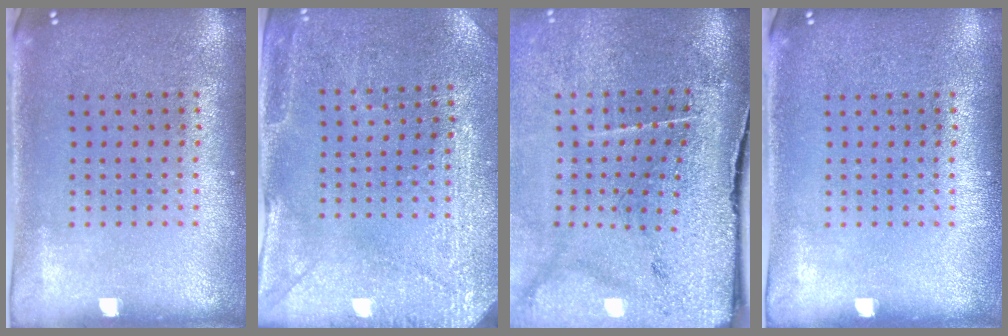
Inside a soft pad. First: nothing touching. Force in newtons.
{"total": 2.9, "press": 2.8, "slide": 0.6}
{"total": 3.8, "press": 3.3, "slide": 1.8}
{"total": 0.0}